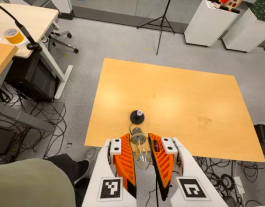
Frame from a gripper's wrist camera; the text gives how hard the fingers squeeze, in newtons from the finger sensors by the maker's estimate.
{"total": 20.2, "left": 21.7, "right": 18.8}